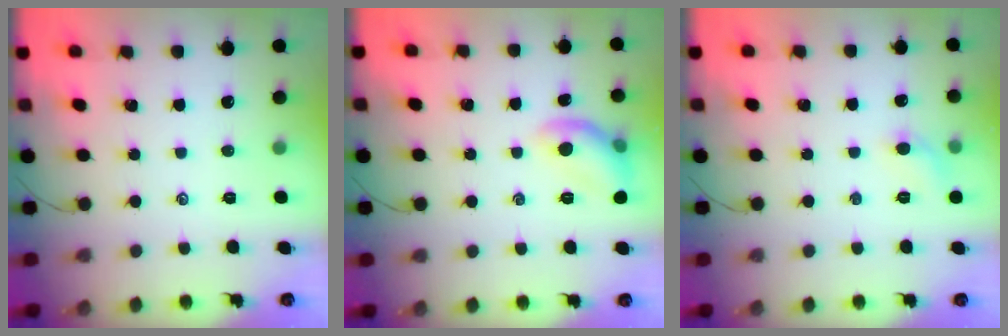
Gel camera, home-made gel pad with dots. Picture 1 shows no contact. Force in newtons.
{"total": 9.4, "press": 9.3, "slide": 1.3}
{"total": 6.1, "press": 5.8, "slide": 1.9}